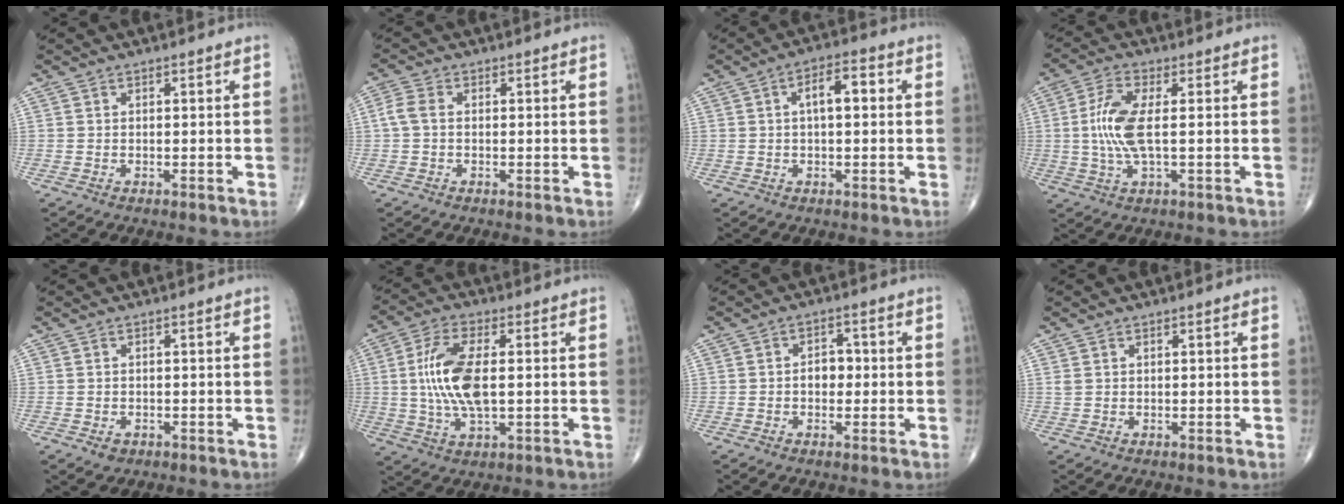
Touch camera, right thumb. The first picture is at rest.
{"total": 3.1, "force": [0.0, 2.0, 2.3], "torque": [-0.054, 0.007, -0.005]}
{"total": 6.0, "force": [1.0, 2.6, 5.3], "torque": [-0.081, 0.016, 0.009]}
{"total": 8.5, "force": [0.2, 2.6, 8.1], "torque": [-0.193, 0.001, 0.002]}
{"total": 1.6, "force": [-0.7, 1.3, 0.7], "torque": [-0.003, 0.003, -0.005]}
{"total": 12.2, "force": [0.7, 5.0, 11.1], "torque": [-0.234, 0.000, 0.014]}
{"total": 3.6, "force": [-0.3, 2.6, 2.5], "torque": [-0.022, 0.013, -0.009]}
{"total": 0.8, "force": [0.4, 0.5, 0.5], "torque": [-0.008, 0.005, 0.011]}